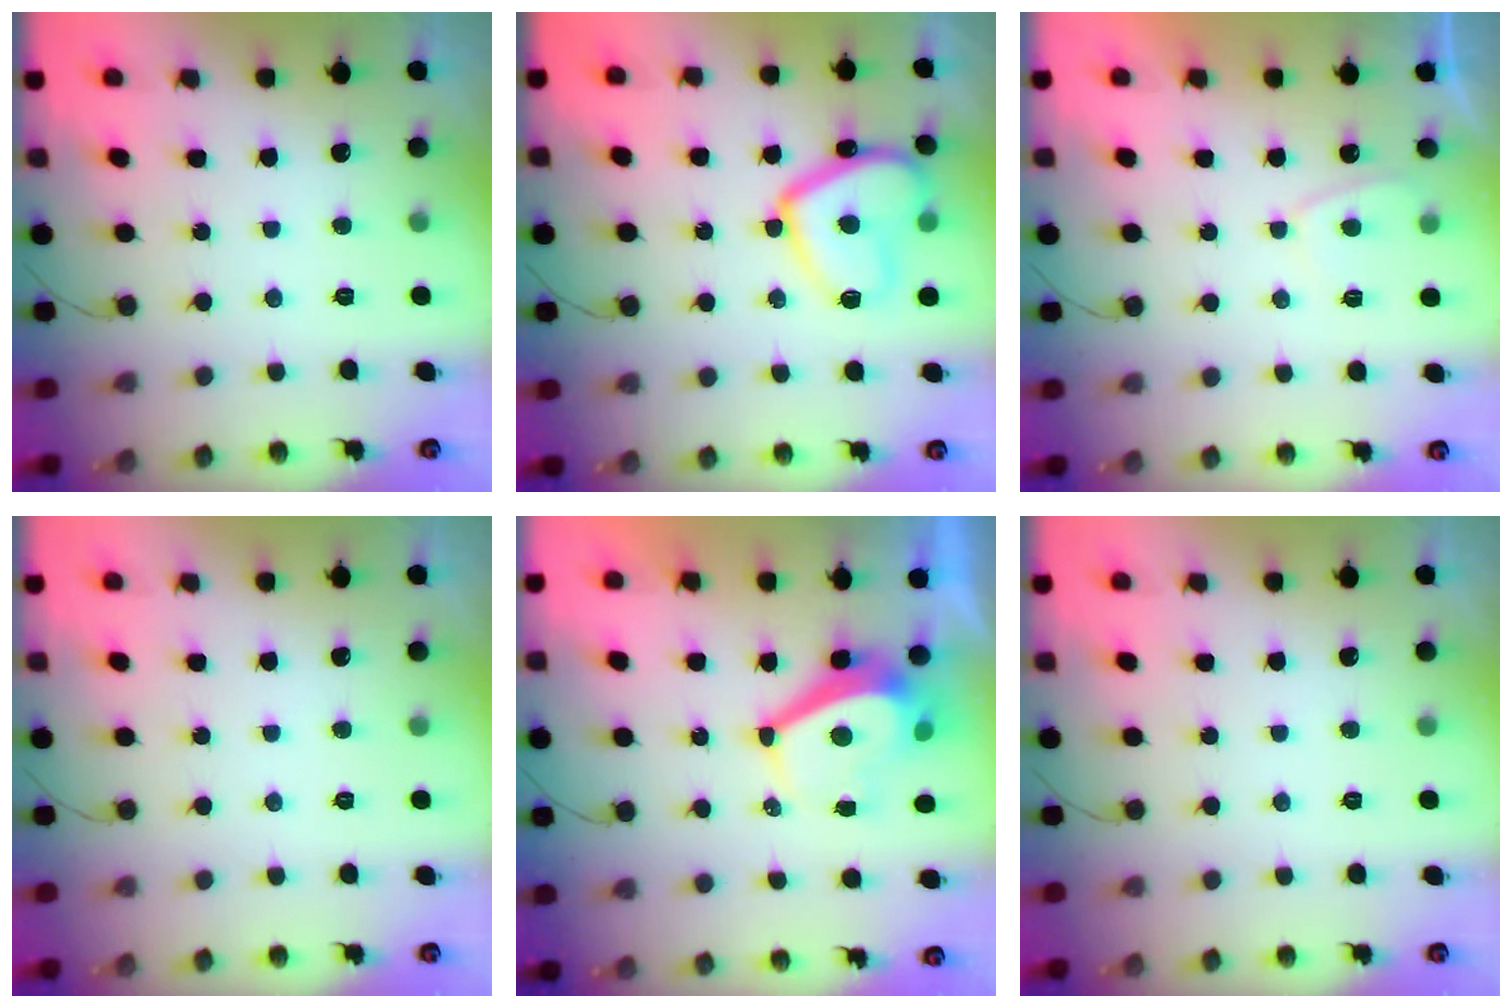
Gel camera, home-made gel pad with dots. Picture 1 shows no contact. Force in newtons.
{"total": 14.7, "press": 14.6, "slide": 1.4}
{"total": 2.7, "press": 2.6, "slide": 0.8}
{"total": 0.0}
{"total": 6.3, "press": 6.3, "slide": 0.5}
{"total": 0.0}